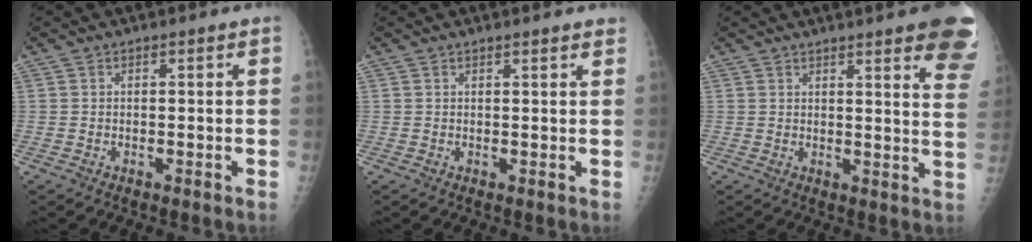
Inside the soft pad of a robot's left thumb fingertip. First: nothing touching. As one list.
[{"total": 2.1, "force": [2.0, 0.3, 0.8], "torque": [-0.003, -0.004, 0.020]}, {"total": 15.4, "force": [9.9, 2.7, 11.4], "torque": [-0.118, -0.039, 0.099]}]